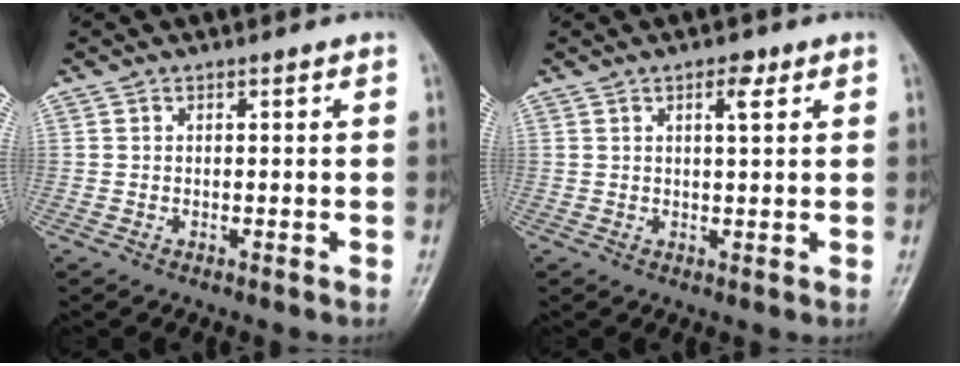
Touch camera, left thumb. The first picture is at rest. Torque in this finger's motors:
{"motor_torque": [-0.18, -0.11, -0.57, -0.11, -0.04]}